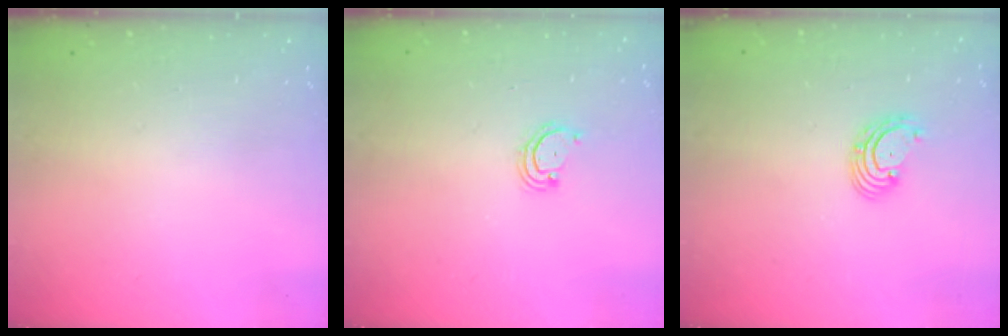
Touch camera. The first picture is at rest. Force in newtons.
{"total": 3.3, "press": 3.3, "slide": 0.5}
{"total": 2.7, "press": 2.7, "slide": 0.1}